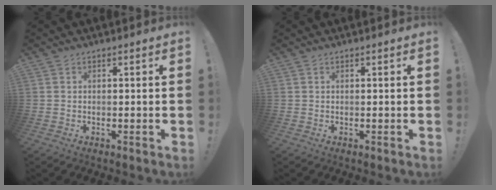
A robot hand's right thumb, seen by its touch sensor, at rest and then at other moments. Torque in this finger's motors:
{"motor_torque": [-0.01, 0.07, -0.01, 0.01, 0.00]}